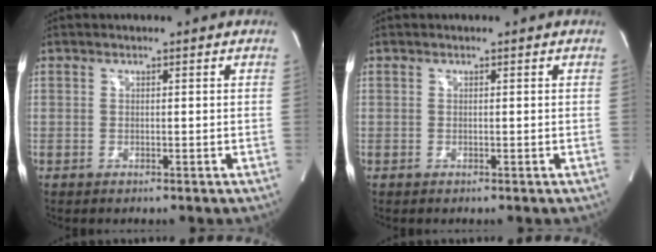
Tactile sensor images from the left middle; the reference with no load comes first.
{"total": 0.0}